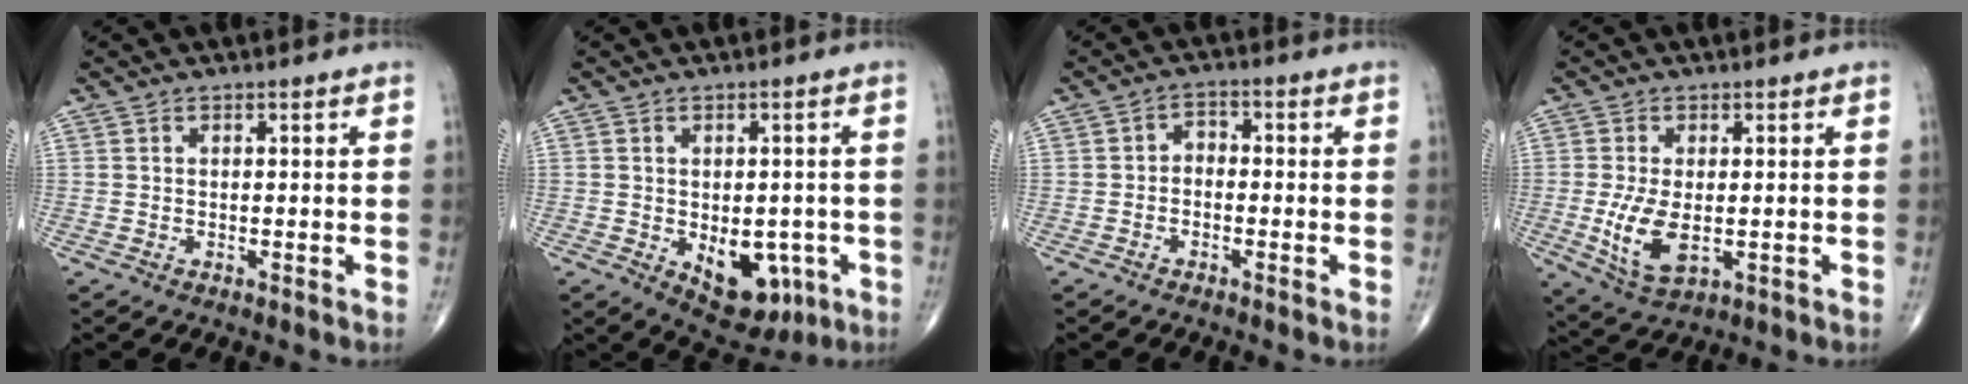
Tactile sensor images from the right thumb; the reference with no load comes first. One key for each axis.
{"total": 10.5, "fx": -3.2, "fy": 6.4, "fz": 7.6, "tx": -0.071, "ty": 0.005, "tz": -0.029}
{"total": 2.5, "fx": -0.9, "fy": 1.8, "fz": 1.6, "tx": -0.014, "ty": 0.020, "tz": -0.026}
{"total": 8.3, "fx": -1.0, "fy": 4.3, "fz": 7.0, "tx": -0.137, "ty": -0.016, "tz": -0.010}